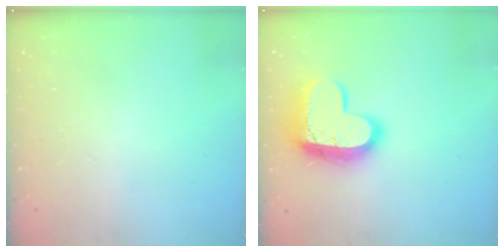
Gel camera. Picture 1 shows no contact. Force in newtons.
{"total": 17.0, "press": 16.9, "slide": 1.1}